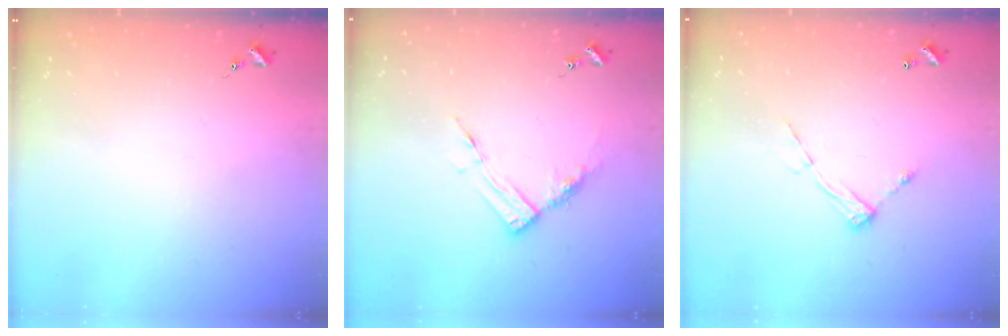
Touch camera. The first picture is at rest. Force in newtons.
{"total": 8.8, "press": 8.8, "slide": 0.6}
{"total": 8.2, "press": 8.2, "slide": 0.5}